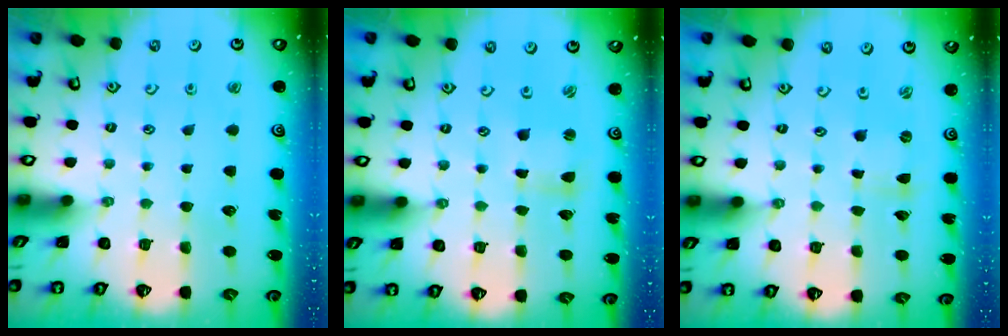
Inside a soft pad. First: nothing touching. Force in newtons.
{"total": 1.7, "press": 1.6, "slide": 0.4}
{"total": 0.0}